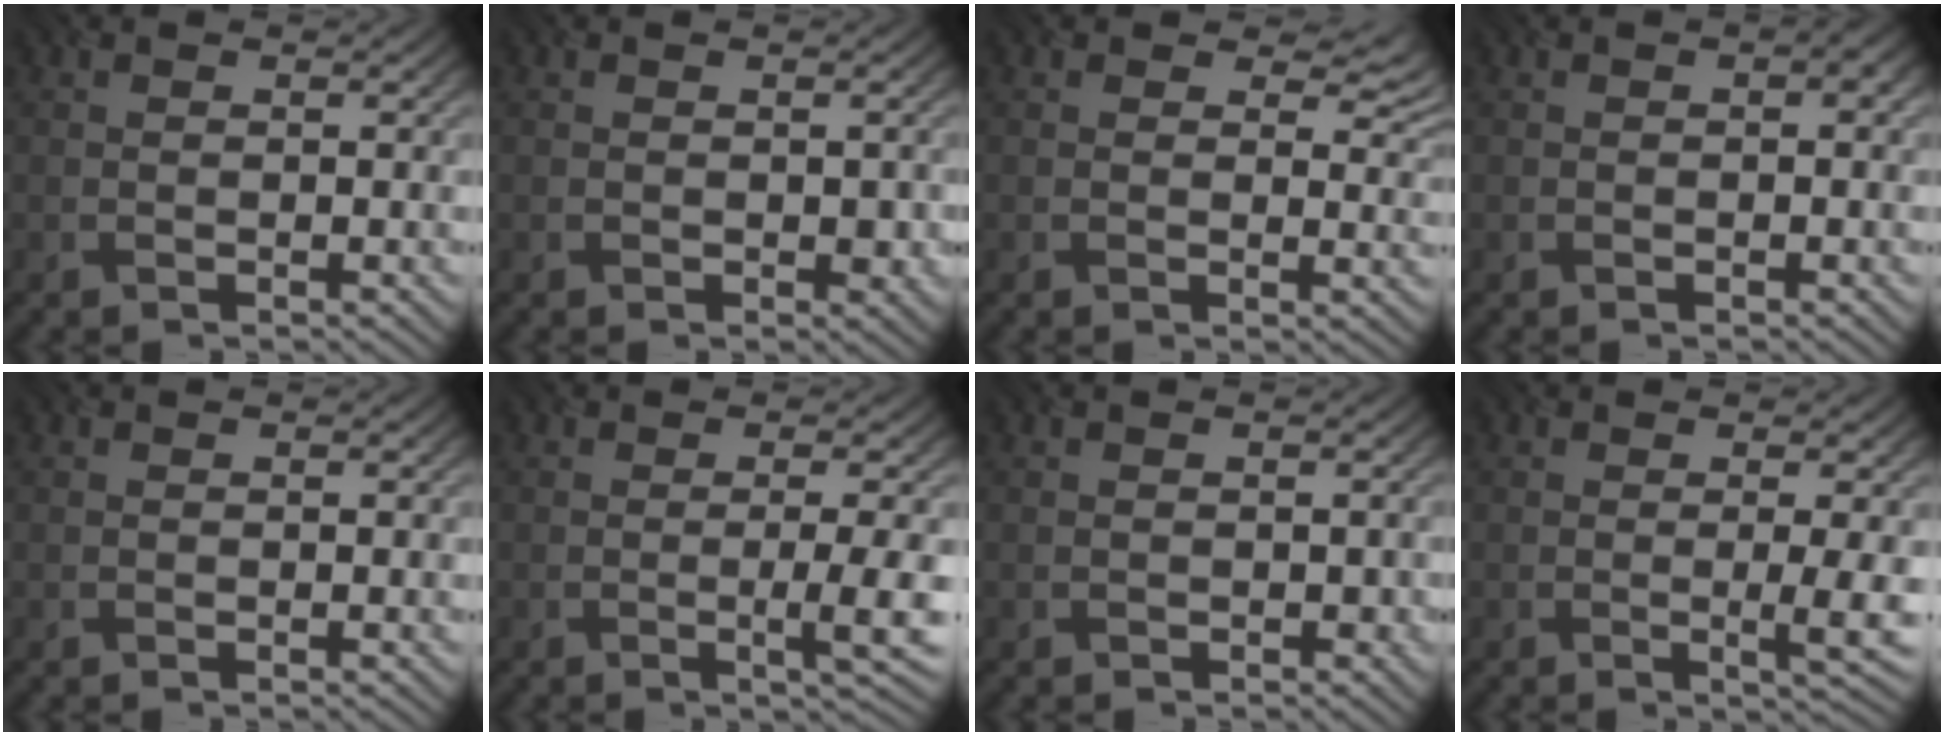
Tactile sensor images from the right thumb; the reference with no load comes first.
{"total": 1.2, "force": [-0.1, 0.9, 0.8], "torque": [-0.012, -0.008, 0.001]}
{"total": 3.7, "force": [2.2, 2.0, 2.2], "torque": [-0.029, -0.008, 0.031]}
{"total": 1.0, "force": [0.0, 0.6, 0.8], "torque": [-0.011, -0.001, 0.000]}
{"total": 0.0}
{"total": 3.5, "force": [-0.3, 0.4, 3.4], "torque": [-0.062, 0.001, -0.007]}
{"total": 0.6, "force": [-0.1, 0.5, 0.1], "torque": [-0.001, -0.007, -0.004]}
{"total": 2.8, "force": [0.0, 0.2, 2.8], "torque": [-0.054, -0.004, -0.002]}